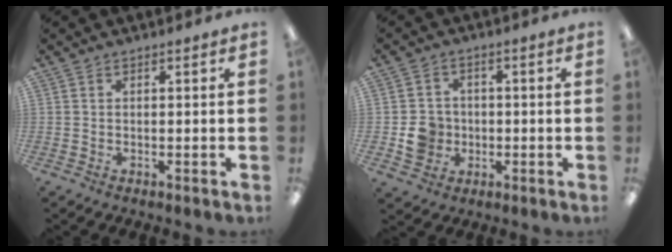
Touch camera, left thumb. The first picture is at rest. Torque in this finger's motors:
{"motor_torque": [0.21, 1.52, 0.22, -0.06, 0.06]}